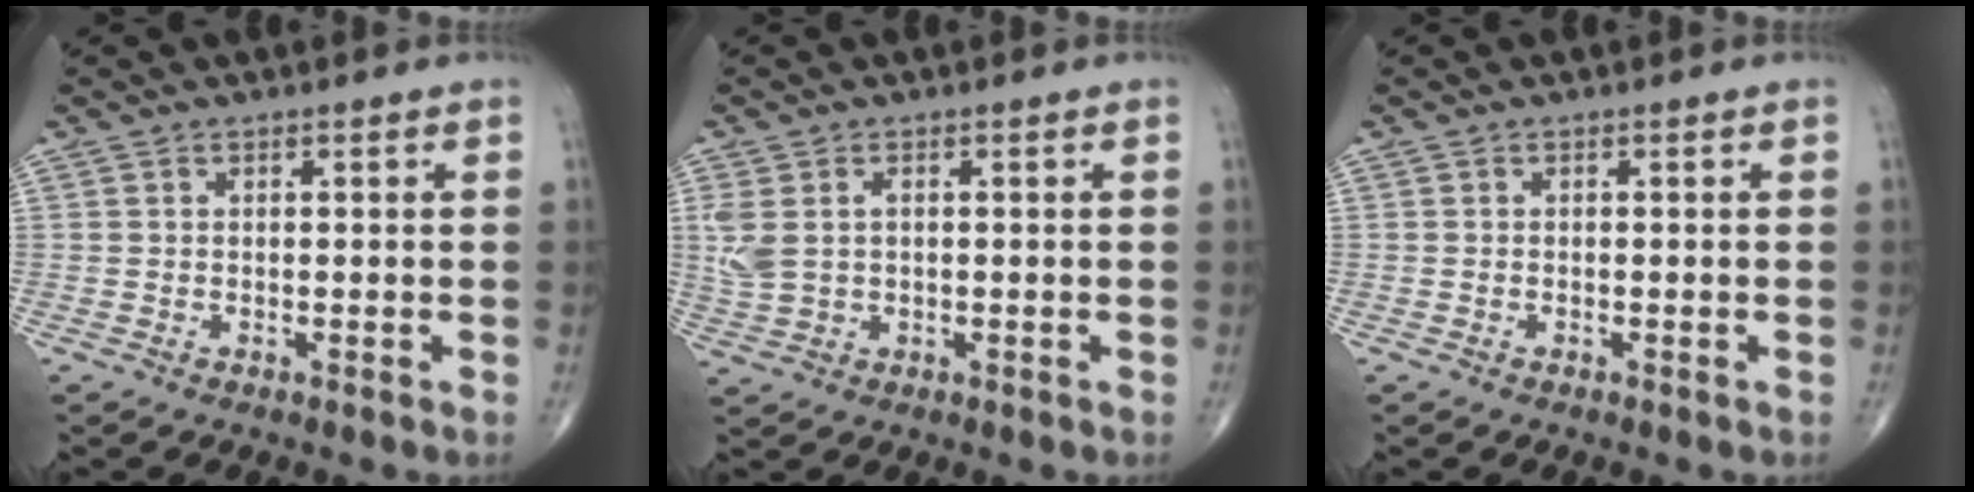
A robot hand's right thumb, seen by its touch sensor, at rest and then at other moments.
{"total": 5.4, "force": [0.7, 3.5, 4.1], "torque": [-0.106, 0.010, 0.021]}
{"total": 0.0}